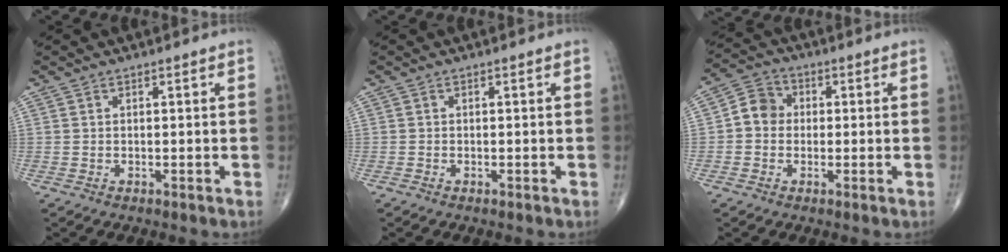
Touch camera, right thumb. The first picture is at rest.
{"total": 0.0}
{"total": 5.6, "force": [-0.2, 5.0, 2.6], "torque": [-0.027, 0.017, -0.017]}